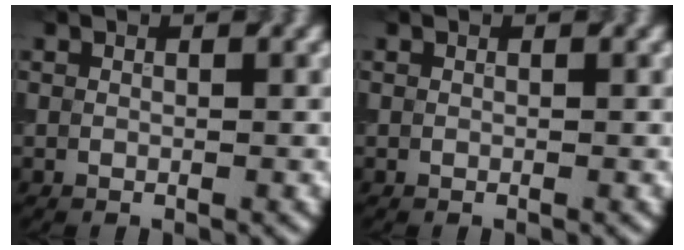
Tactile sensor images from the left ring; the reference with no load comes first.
{"total": 0.0}